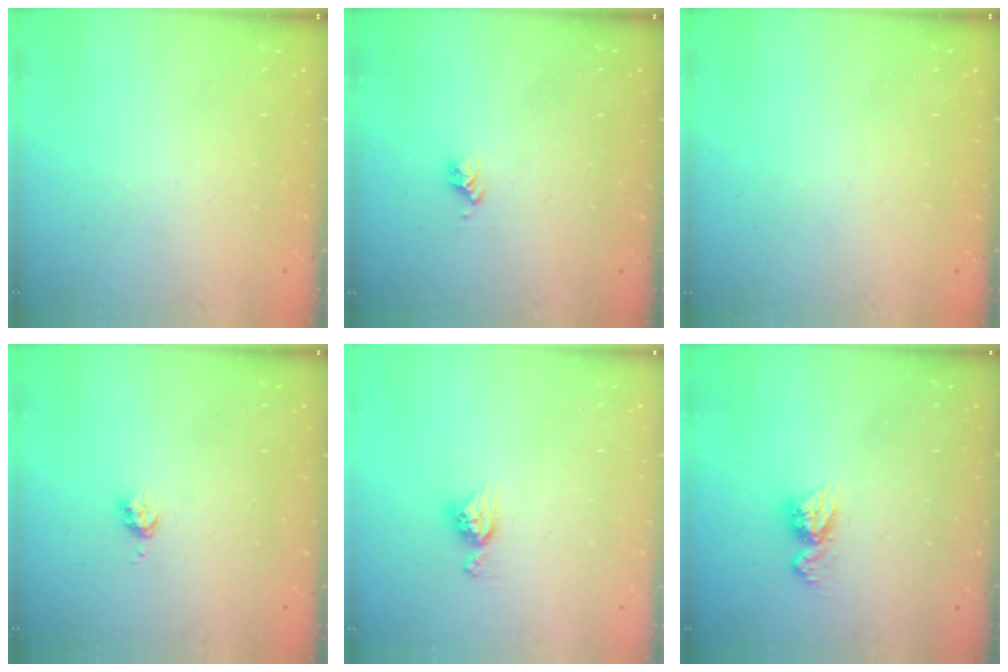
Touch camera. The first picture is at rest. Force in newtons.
{"total": 2.7, "press": 2.7, "slide": 0.3}
{"total": 0.0}
{"total": 3.7, "press": 3.7, "slide": 0.4}
{"total": 7.7, "press": 7.6, "slide": 0.6}
{"total": 8.3, "press": 8.2, "slide": 0.8}